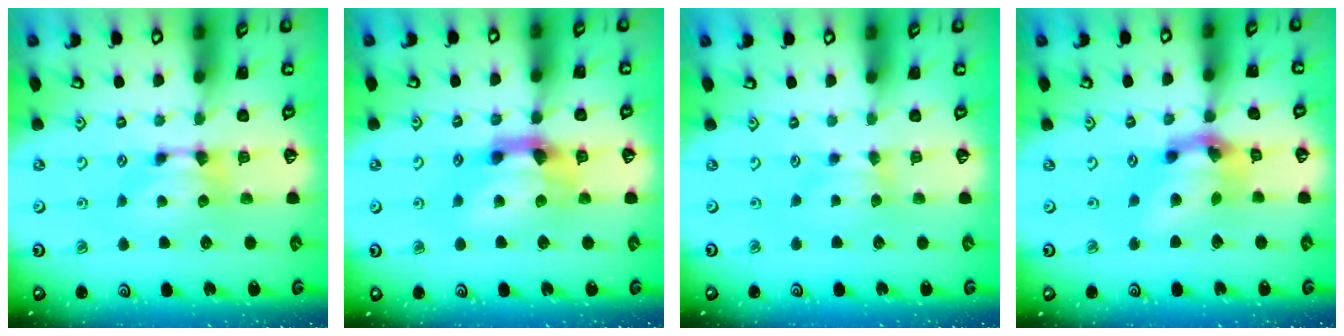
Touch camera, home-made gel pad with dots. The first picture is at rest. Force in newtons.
{"total": 5.2, "press": 4.7, "slide": 2.2}
{"total": 1.8, "press": 1.7, "slide": 0.6}
{"total": 6.6, "press": 6.2, "slide": 2.4}